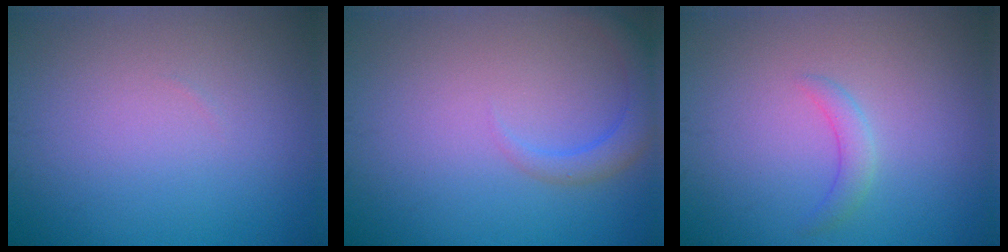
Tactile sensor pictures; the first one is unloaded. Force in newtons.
{"total": 2.4, "press": 2.4, "slide": 0.2}
{"total": 1.6, "press": 1.6, "slide": 0.1}